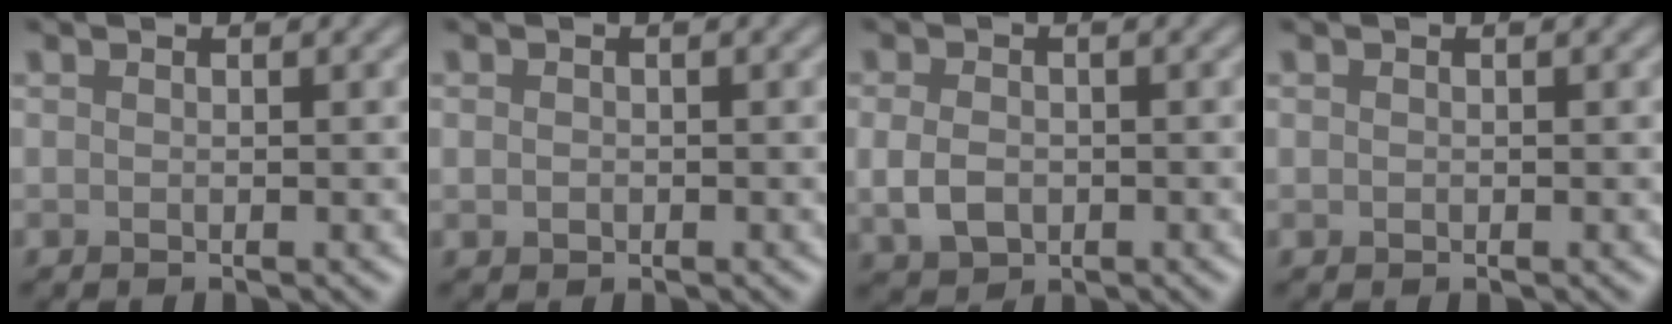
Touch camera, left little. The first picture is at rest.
{"total": 0.8, "force": [-0.1, 0.7, 0.4], "torque": [-0.006, -0.002, -0.002]}
{"total": 3.0, "force": [-0.4, 2.2, 1.9], "torque": [-0.041, -0.004, -0.008]}
{"total": 0.0}